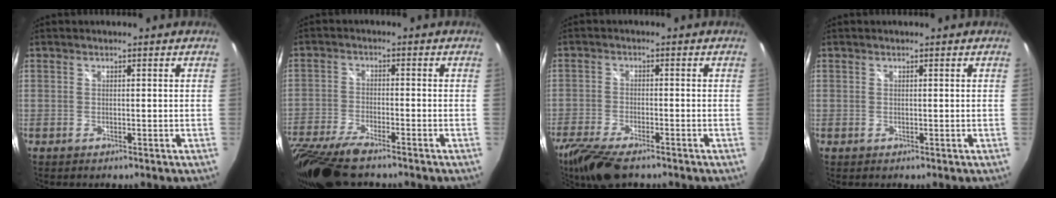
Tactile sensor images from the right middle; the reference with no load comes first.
{"total": 13.2, "force": [-10.5, 3.0, 7.4], "torque": [-0.176, -0.042, -0.197]}
{"total": 11.3, "force": [-8.8, 2.9, 6.5], "torque": [-0.155, -0.040, -0.160]}
{"total": 0.0}